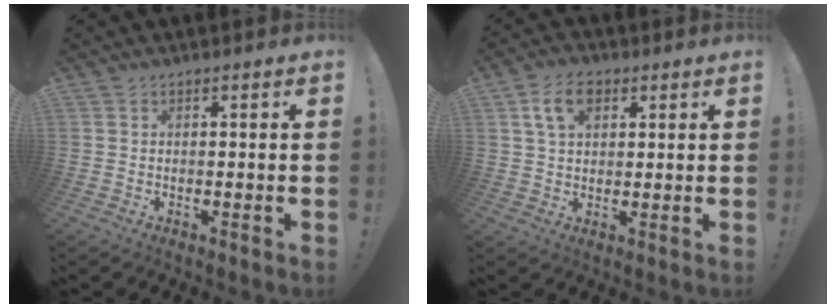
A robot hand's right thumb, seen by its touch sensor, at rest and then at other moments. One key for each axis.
{"total": 8.3, "fx": 3.5, "fy": 5.1, "fz": 5.5, "tx": -0.095, "ty": 0.007, "tz": 0.068}